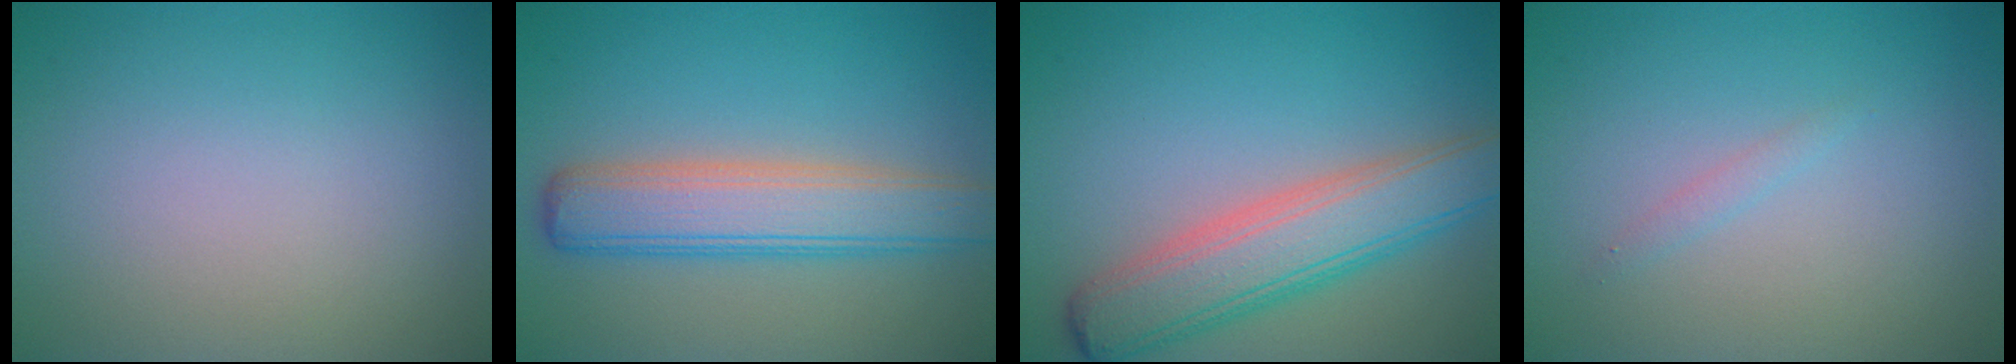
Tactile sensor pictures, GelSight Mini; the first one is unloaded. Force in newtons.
{"total": 5.9, "press": 5.9, "slide": 0.4}
{"total": 6.7, "press": 6.7, "slide": 0.3}
{"total": 0.7, "press": 0.7, "slide": 0.1}